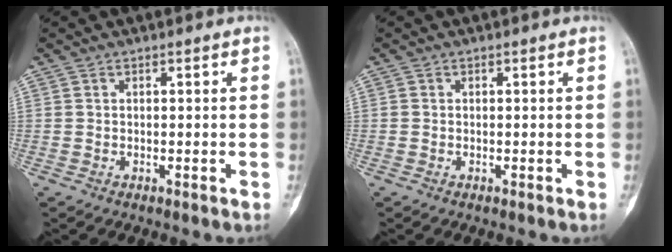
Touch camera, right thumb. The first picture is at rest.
{"total": 0.0}